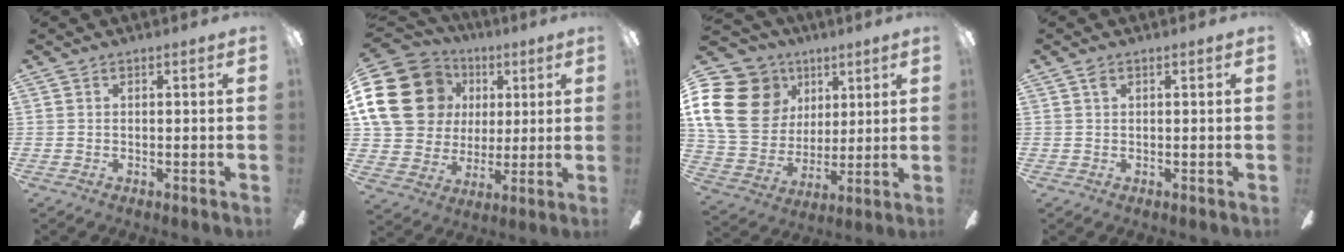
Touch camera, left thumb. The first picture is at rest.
{"total": 21.7, "force": [5.8, 18.0, 10.7], "torque": [-0.213, -0.005, 0.117]}
{"total": 21.6, "force": [7.3, 17.3, 10.6], "torque": [-0.230, -0.023, 0.142]}
{"total": 1.0, "force": [0.5, 0.5, 0.7], "torque": [-0.015, 0.003, 0.009]}